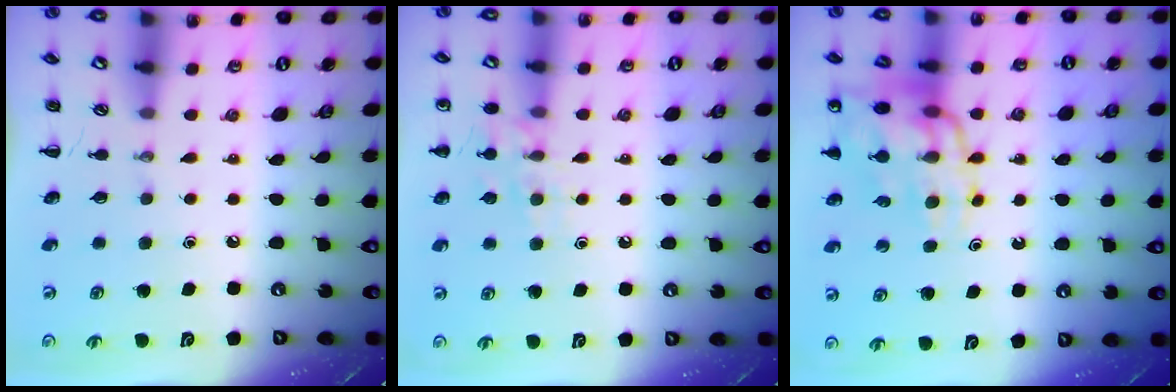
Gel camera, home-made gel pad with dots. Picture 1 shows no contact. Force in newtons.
{"total": 9.4, "press": 9.4, "slide": 1.1}
{"total": 16.7, "press": 16.3, "slide": 3.7}